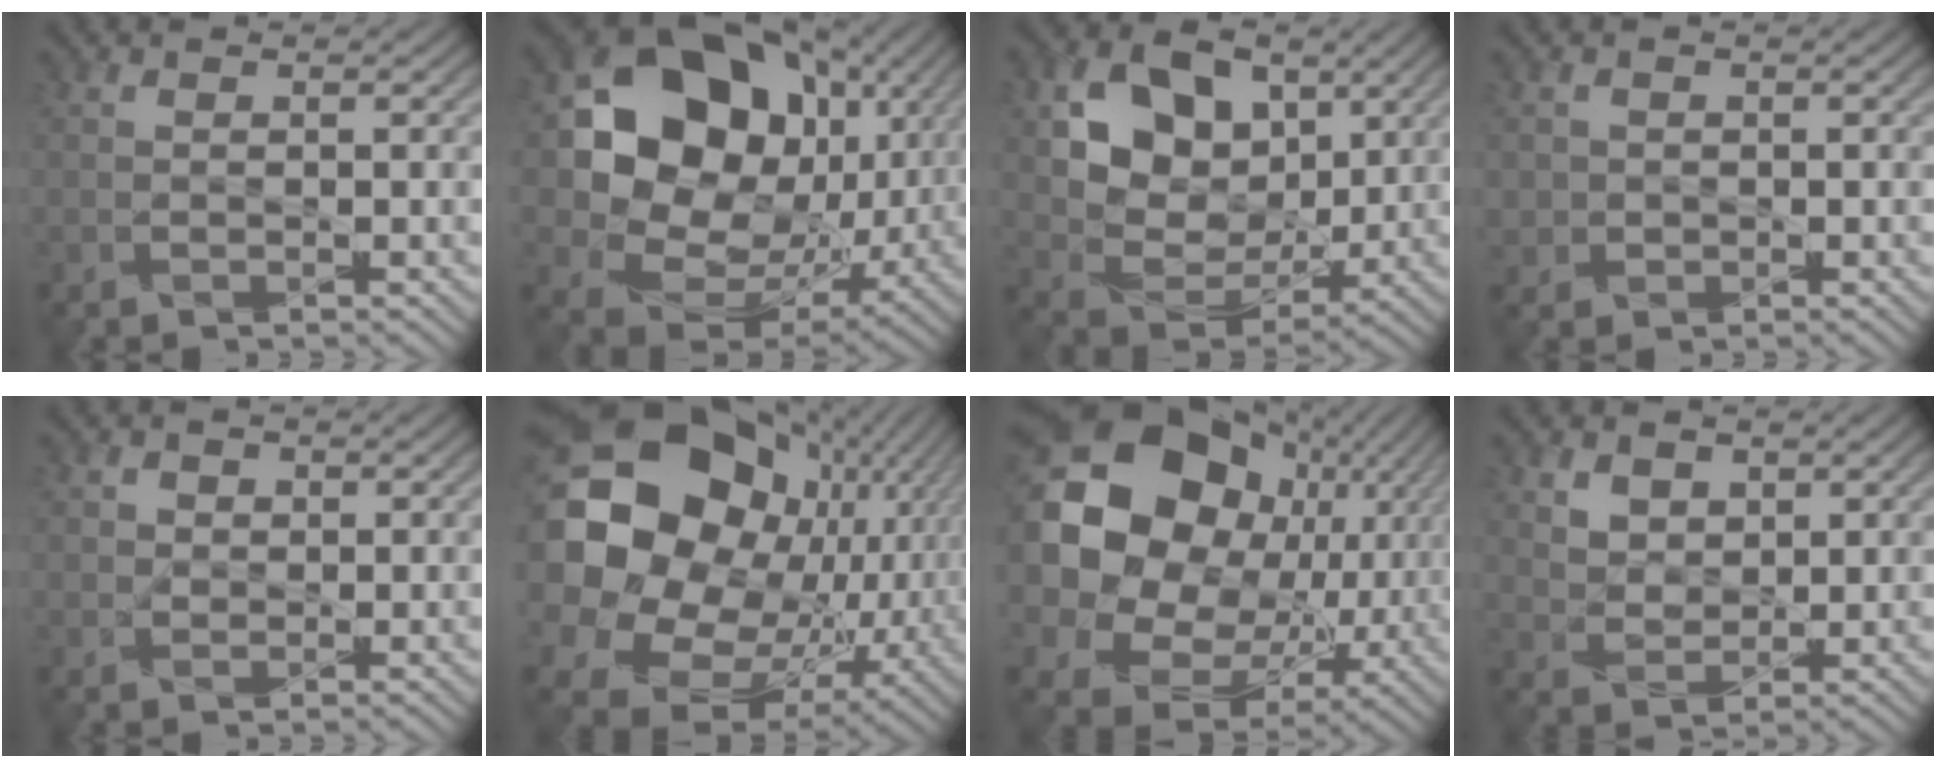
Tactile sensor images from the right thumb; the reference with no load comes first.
{"total": 18.2, "force": [3.3, 14.7, 10.2], "torque": [-0.214, -0.015, 0.075]}
{"total": 11.7, "force": [3.6, 8.6, 7.1], "torque": [-0.150, -0.005, 0.064]}
{"total": 1.7, "force": [-0.1, 1.7, 0.0], "torque": [-0.004, -0.007, -0.005]}
{"total": 1.5, "force": [0.1, 1.5, 0.4], "torque": [-0.009, -0.005, -0.005]}
{"total": 24.5, "force": [3.5, 19.8, 14.0], "torque": [-0.343, -0.031, 0.090]}
{"total": 24.9, "force": [5.3, 20.9, 12.5], "torque": [-0.327, -0.002, 0.117]}
{"total": 3.6, "force": [1.8, 2.6, 1.7], "torque": [-0.048, -0.009, 0.031]}